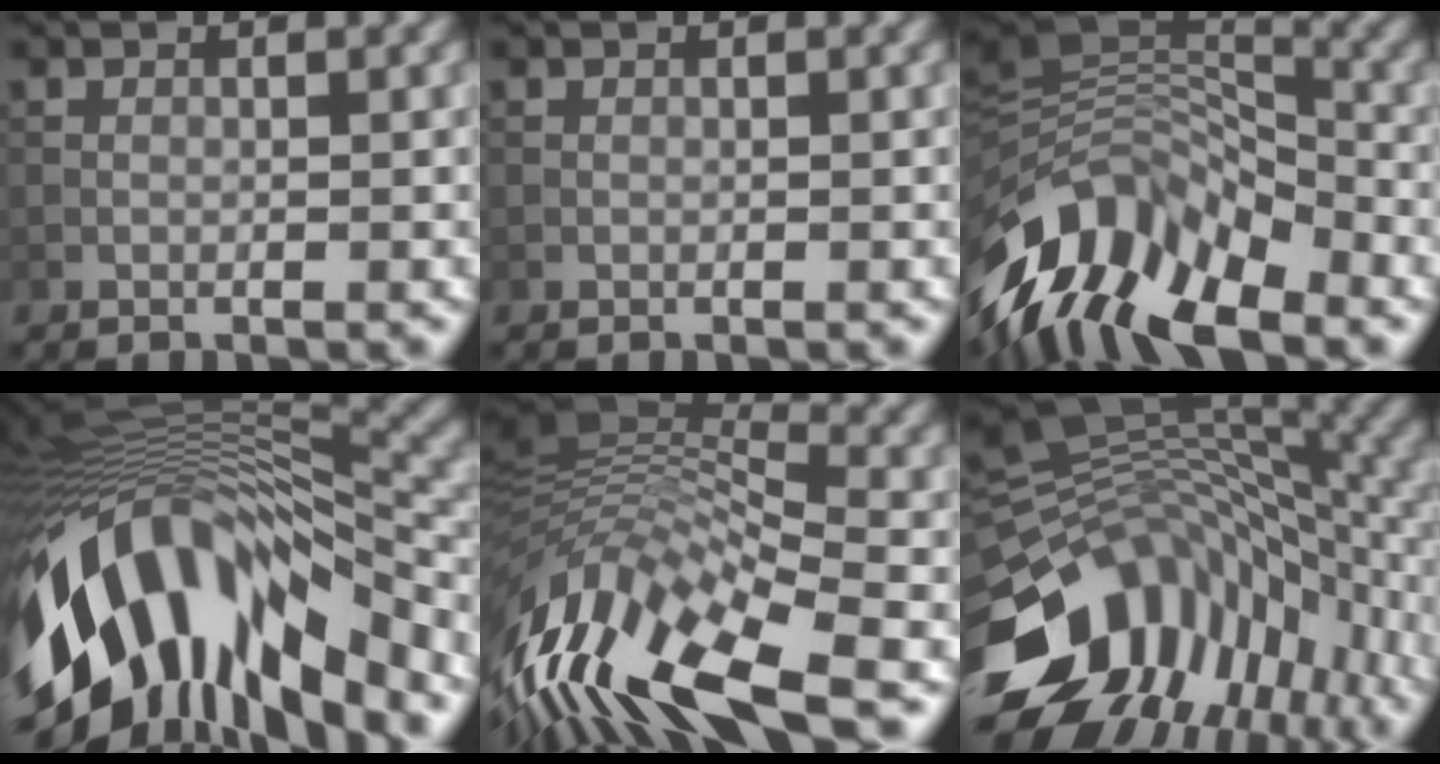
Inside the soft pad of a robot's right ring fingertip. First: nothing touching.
{"total": 0.0}
{"total": 12.2, "force": [-6.8, 6.5, 7.8], "torque": [-0.149, 0.018, -0.127]}
{"total": 15.7, "force": [-7.1, 6.9, 12.1], "torque": [-0.235, 0.011, -0.119]}
{"total": 13.7, "force": [-5.8, 4.9, 11.4], "torque": [-0.232, 0.017, -0.102]}
{"total": 14.4, "force": [-6.1, 9.4, 9.1], "torque": [-0.180, 0.006, -0.106]}